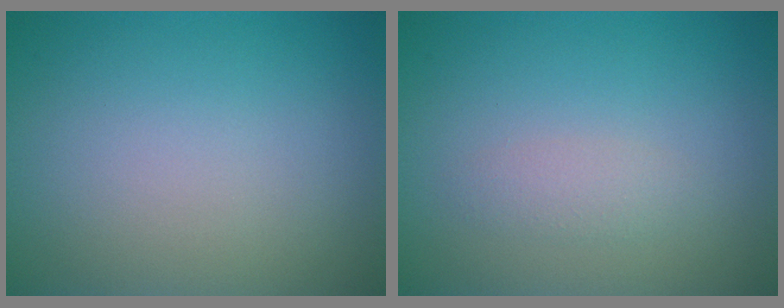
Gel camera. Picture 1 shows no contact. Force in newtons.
{"total": 1.3, "press": 1.3, "slide": 0.1}